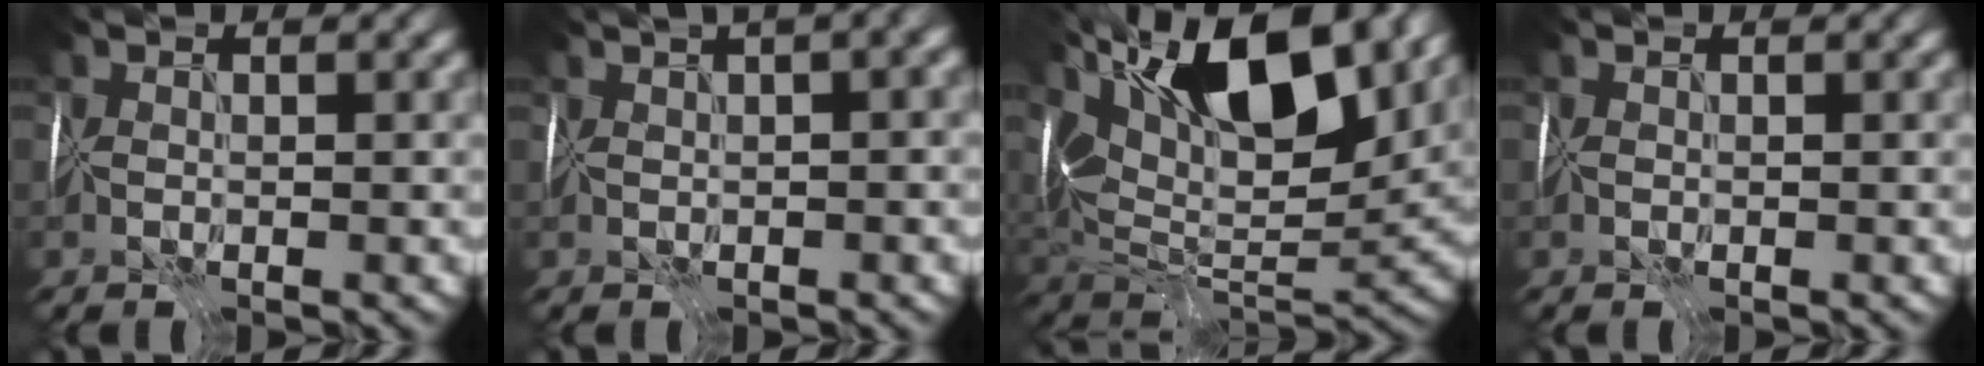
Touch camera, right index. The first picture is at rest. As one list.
[{"total": 8.7, "force": [3.7, 3.5, 7.0], "torque": [-0.073, 0.052, 0.041]}, {"total": 16.2, "force": [7.6, 7.4, 12.3], "torque": [-0.217, 0.027, 0.128]}, {"total": 0.0}]